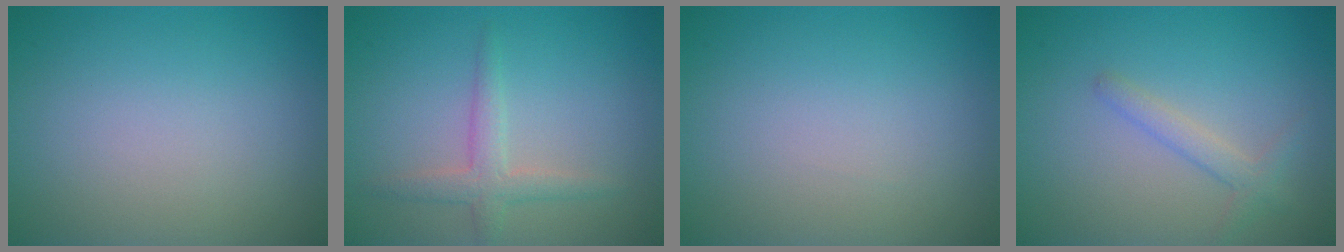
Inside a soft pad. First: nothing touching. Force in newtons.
{"total": 2.4, "press": 2.4, "slide": 0.0}
{"total": 0.0}
{"total": 1.8, "press": 1.8, "slide": 0.1}